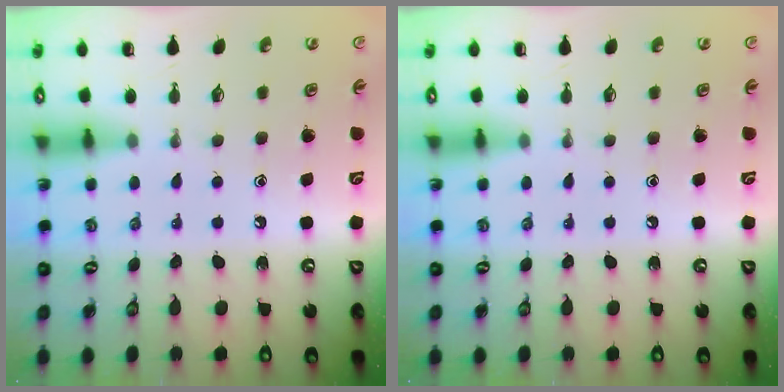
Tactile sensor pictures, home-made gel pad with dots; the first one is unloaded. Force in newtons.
{"total": 0.0}